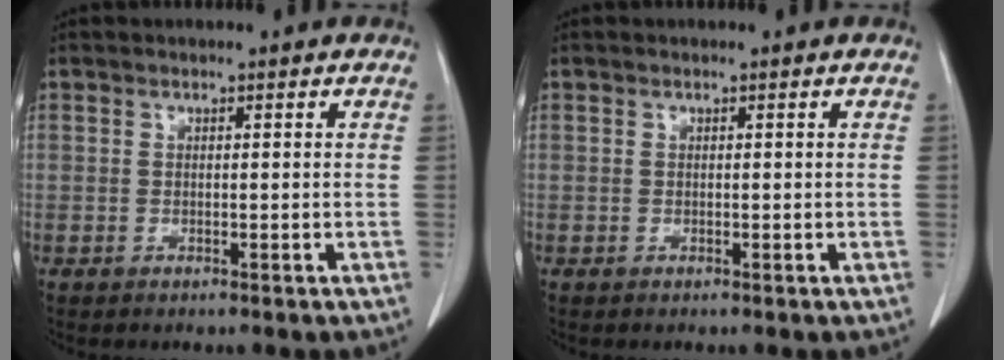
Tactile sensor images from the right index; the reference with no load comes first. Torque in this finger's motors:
{"motor_torque": [0.00, 0.00, 0.00, 0.00]}